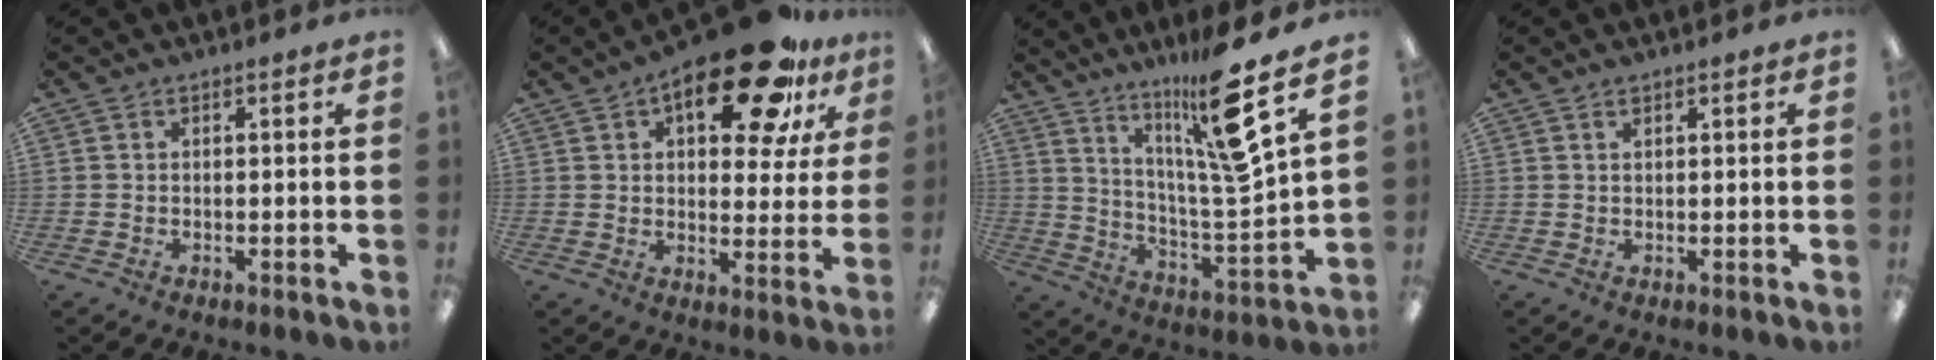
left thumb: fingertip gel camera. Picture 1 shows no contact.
{"total": 19.8, "force": [10.6, 9.0, 14.0], "torque": [-0.181, -0.048, 0.165]}
{"total": 18.2, "force": [12.9, 1.3, 12.8], "torque": [-0.223, -0.077, 0.197]}
{"total": 0.9, "force": [0.7, 0.3, 0.6], "torque": [-0.012, 0.001, 0.011]}